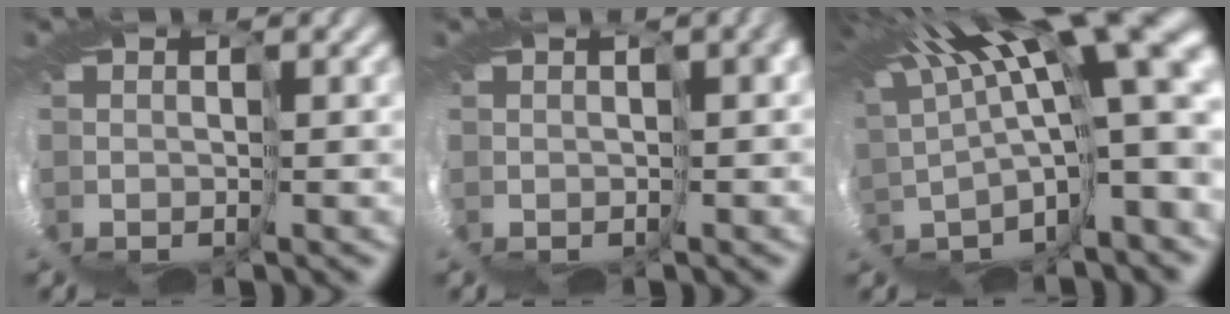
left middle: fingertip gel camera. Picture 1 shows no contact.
{"total": 1.2, "force": [-0.1, 0.2, 1.2], "torque": [-0.015, 0.004, 0.012]}
{"total": 11.6, "force": [6.0, 0.5, 10.0], "torque": [-0.157, -0.013, 0.138]}